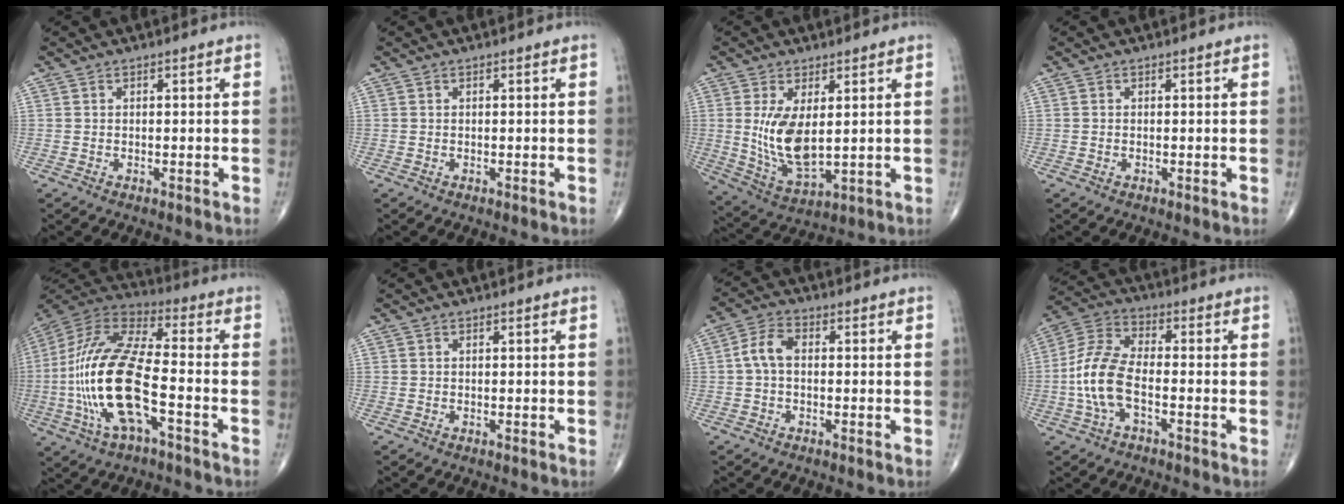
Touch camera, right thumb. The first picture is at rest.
{"total": 0.0}
{"total": 10.3, "force": [1.4, 4.7, 9.0], "torque": [-0.168, -0.025, 0.043]}
{"total": 0.0}
{"total": 21.2, "force": [-4.9, 7.5, 19.2], "torque": [-0.421, 0.028, -0.089]}
{"total": 0.0}
{"total": 4.9, "force": [-0.1, 3.0, 3.9], "torque": [-0.079, 0.017, -0.009]}
{"total": 10.7, "force": [-2.7, 5.0, 9.0], "torque": [-0.197, 0.031, -0.060]}